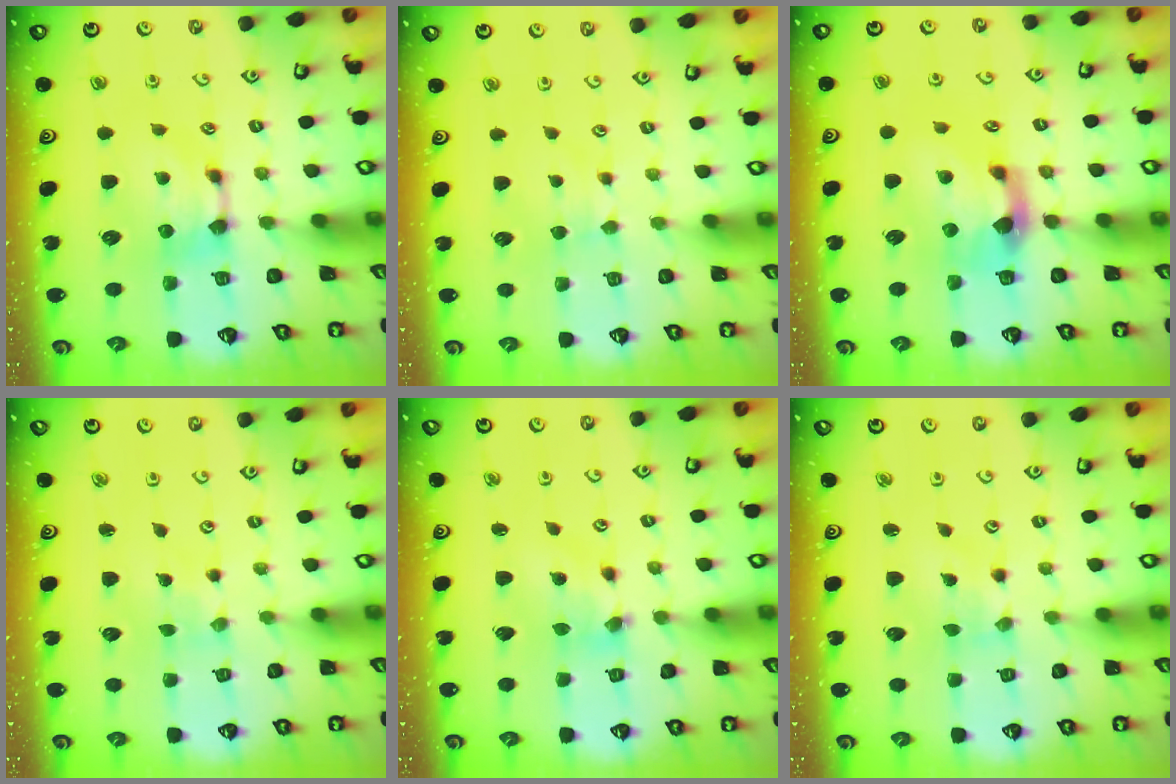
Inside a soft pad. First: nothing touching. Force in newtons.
{"total": 1.6, "press": 1.5, "slide": 0.5}
{"total": 2.9, "press": 2.6, "slide": 1.5}
{"total": 5.4, "press": 5.4, "slide": 0.3}
{"total": 1.8, "press": 1.3, "slide": 1.2}
{"total": 2.7, "press": 2.5, "slide": 0.9}